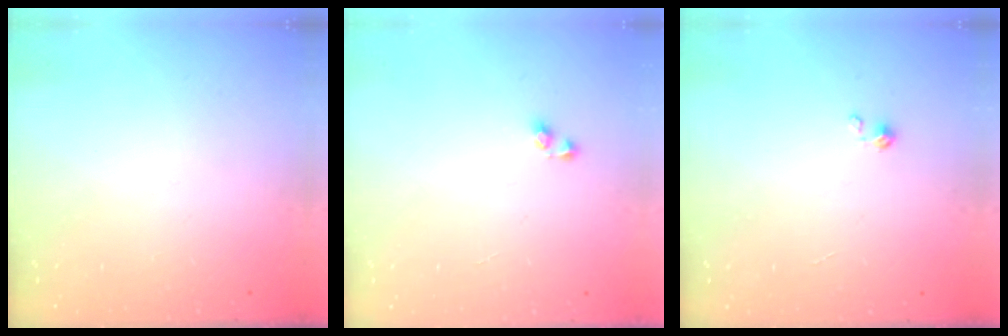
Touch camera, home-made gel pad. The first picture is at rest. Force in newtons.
{"total": 2.9, "press": 2.9, "slide": 0.3}
{"total": 0.0}